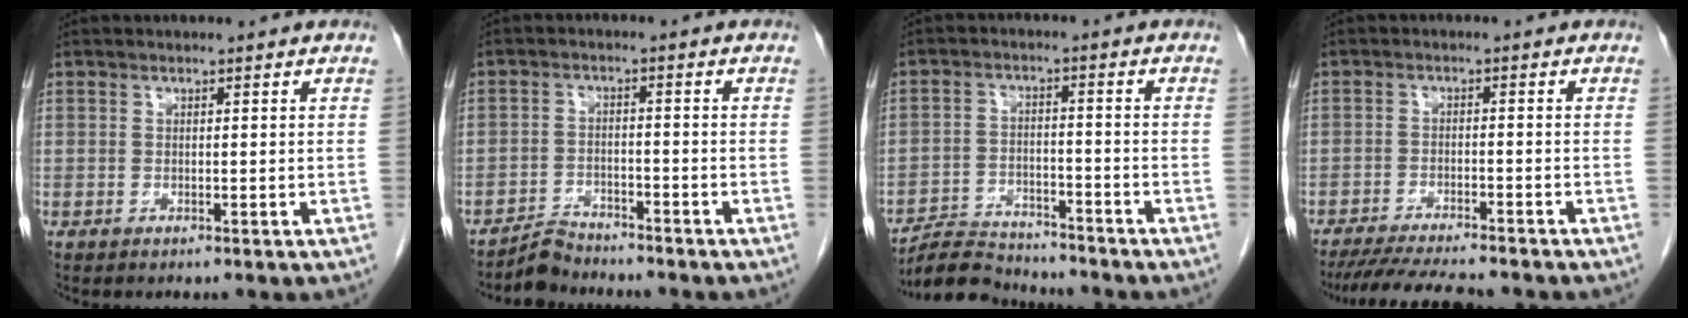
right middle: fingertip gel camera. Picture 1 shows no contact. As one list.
[{"total": 3.6, "force": [-3.5, 0.7, -0.3], "torque": [0.004, -0.008, -0.064]}, {"total": 7.1, "force": [-7.1, 1.0, 0.0], "torque": [-0.005, 0.001, -0.126]}, {"total": 10.3, "force": [-9.2, 0.8, 4.4], "torque": [-0.068, -0.018, -0.141]}]